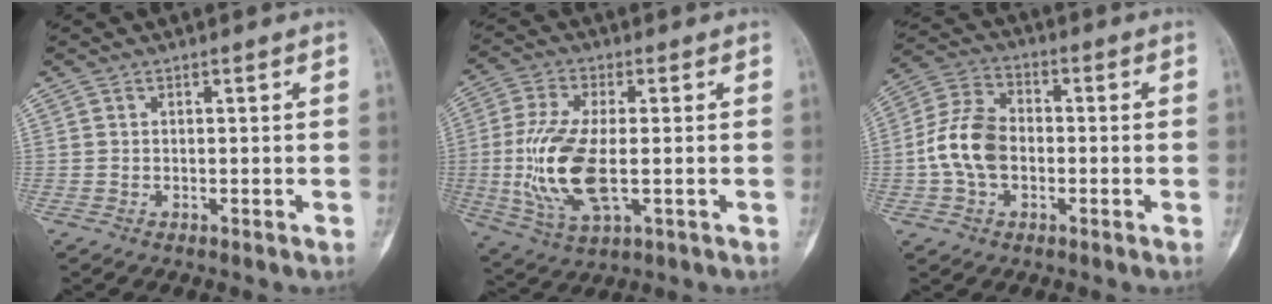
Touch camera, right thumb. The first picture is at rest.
{"total": 14.5, "force": [-1.6, 6.2, 13.0], "torque": [-0.281, -0.009, -0.026]}
{"total": 10.6, "force": [-1.4, 7.3, 7.6], "torque": [-0.141, 0.028, -0.036]}